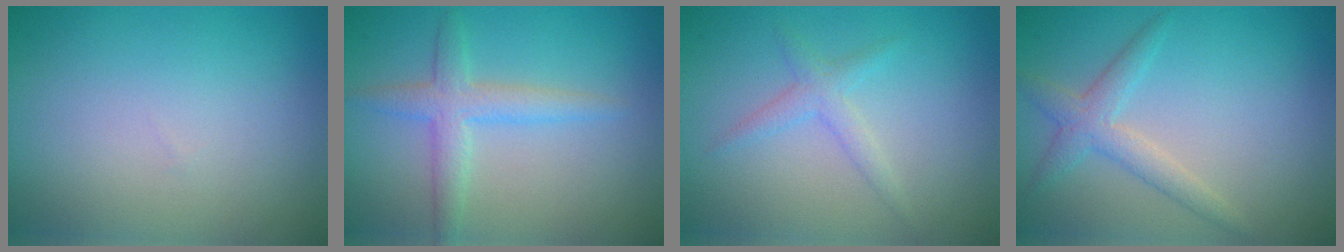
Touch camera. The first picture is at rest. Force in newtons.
{"total": 2.9, "press": 2.9, "slide": 0.1}
{"total": 1.7, "press": 1.7, "slide": 0.1}
{"total": 2.5, "press": 2.5, "slide": 0.0}